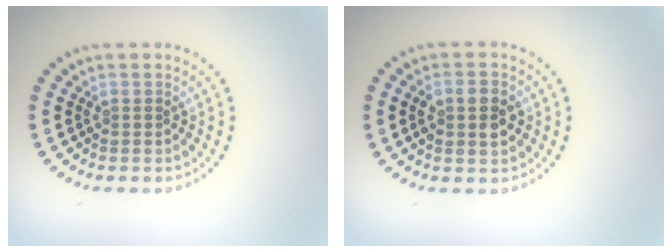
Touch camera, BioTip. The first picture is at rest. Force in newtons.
{"total": 2.7, "press": 2.7, "slide": 0.3}